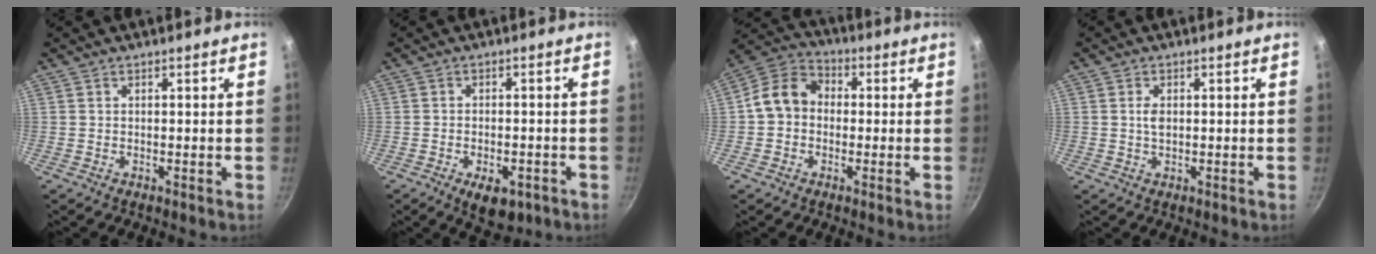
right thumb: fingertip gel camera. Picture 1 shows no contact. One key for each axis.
{"total": 6.6, "fx": -3.3, "fy": 3.4, "fz": 4.6, "tx": -0.059, "ty": 0.009, "tz": -0.041}
{"total": 9.7, "fx": -0.2, "fy": 7.9, "fz": 5.6, "tx": -0.087, "ty": 0.034, "tz": -0.019}
{"total": 2.1, "fx": 0.3, "fy": 1.2, "fz": 1.7, "tx": -0.031, "ty": -0.001, "tz": 0.007}